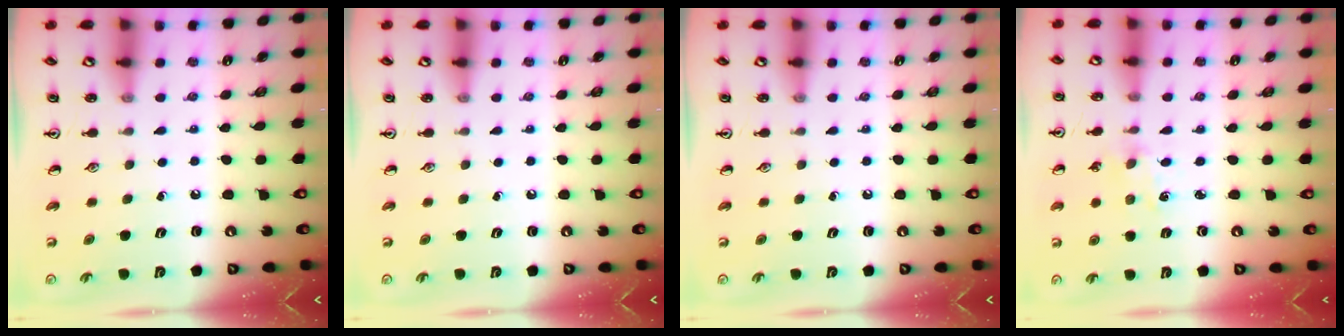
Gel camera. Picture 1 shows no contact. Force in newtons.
{"total": 0.0}
{"total": 0.0}
{"total": 0.7, "press": 0.7, "slide": 0.2}